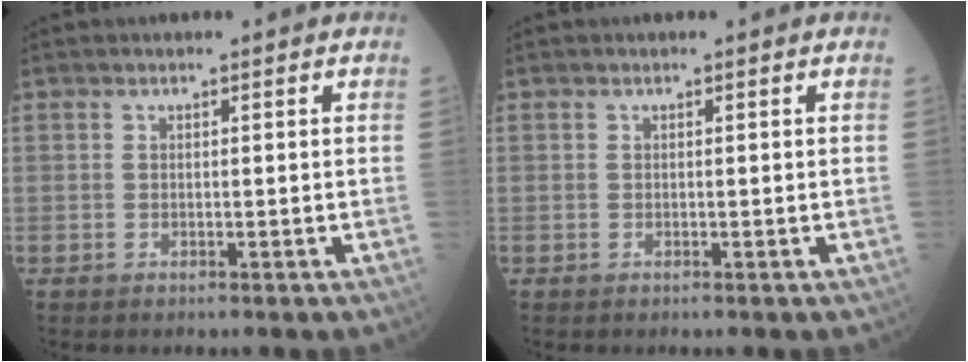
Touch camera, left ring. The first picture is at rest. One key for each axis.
{"total": 0.0}